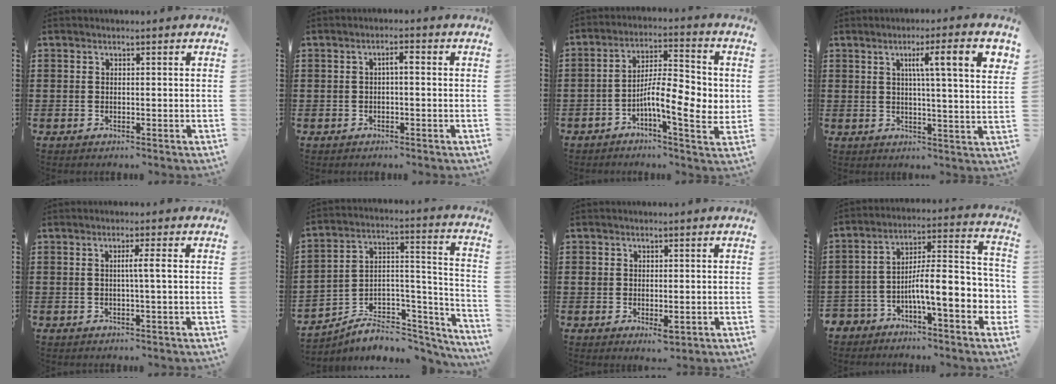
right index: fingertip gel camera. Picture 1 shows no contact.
{"total": 1.9, "force": [-0.2, 0.4, 1.8], "torque": [-0.036, 0.006, -0.007]}
{"total": 9.4, "force": [-1.9, 3.1, 8.7], "torque": [-0.151, -0.007, -0.035]}
{"total": 8.6, "force": [3.3, 0.6, 7.9], "torque": [-0.134, -0.005, 0.046]}
{"total": 2.4, "force": [0.0, -0.4, 2.4], "torque": [-0.043, -0.005, -0.004]}
{"total": 5.5, "force": [-4.0, 3.3, 1.7], "torque": [-0.028, 0.003, -0.072]}
{"total": 2.3, "force": [-0.4, 1.5, 1.6], "torque": [-0.033, 0.002, -0.007]}
{"total": 9.5, "force": [-4.1, 2.3, 8.2], "torque": [-0.139, -0.022, -0.083]}